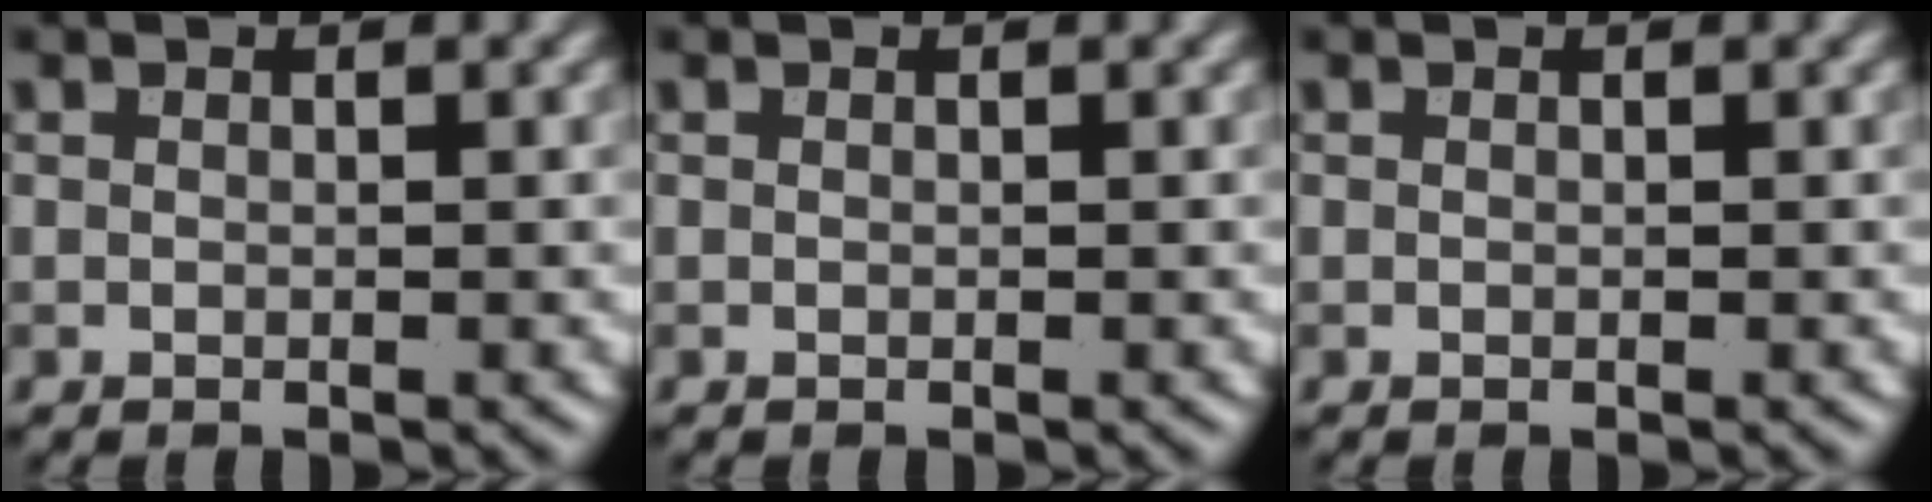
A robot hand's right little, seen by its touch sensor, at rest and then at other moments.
{"total": 0.0}
{"total": 0.0}